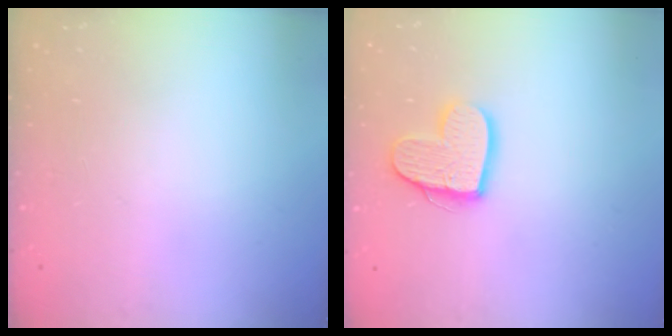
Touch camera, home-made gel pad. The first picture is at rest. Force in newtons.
{"total": 11.5, "press": 11.5, "slide": 0.6}